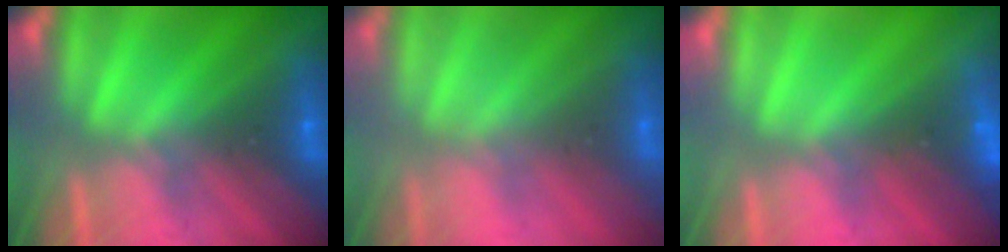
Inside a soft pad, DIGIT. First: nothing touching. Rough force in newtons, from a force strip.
{"total": 2.5}
{"total": 2.4}